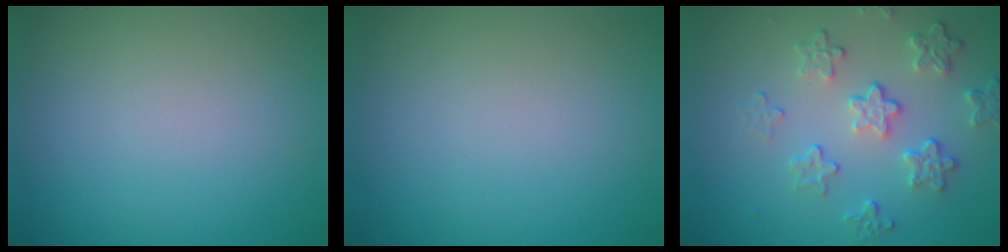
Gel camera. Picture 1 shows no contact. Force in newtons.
{"total": 0.0}
{"total": 4.1, "press": 3.2, "slide": 2.6}